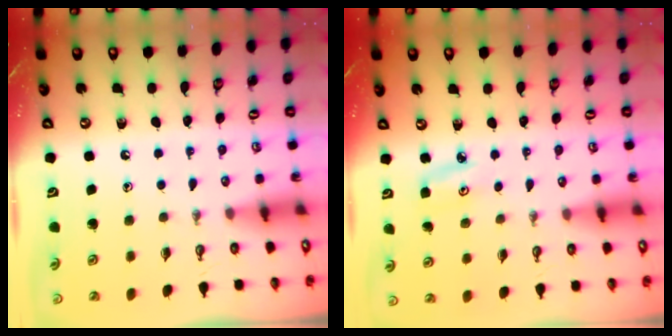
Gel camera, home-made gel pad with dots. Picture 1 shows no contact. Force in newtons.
{"total": 4.8, "press": 4.8, "slide": 0.4}